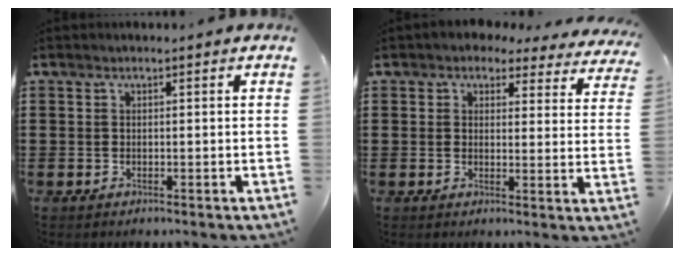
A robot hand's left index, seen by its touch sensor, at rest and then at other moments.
{"total": 3.0, "force": [2.7, 1.0, 0.8], "torque": [-0.022, -0.011, 0.046]}